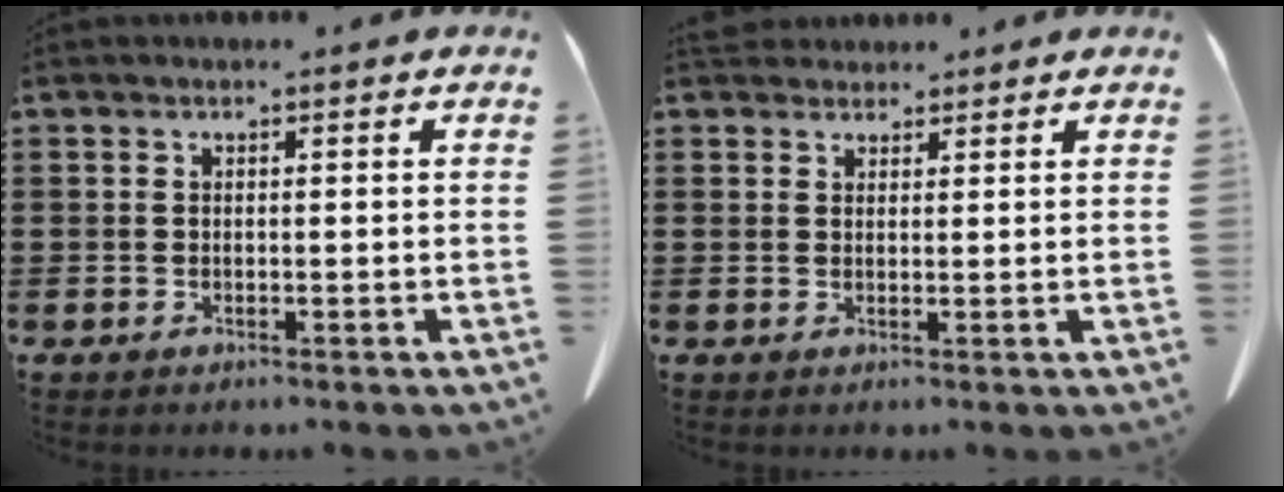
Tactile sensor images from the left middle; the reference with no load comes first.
{"total": 2.5, "force": [2.3, 0.9, 0.4], "torque": [-0.015, 0.000, 0.046]}